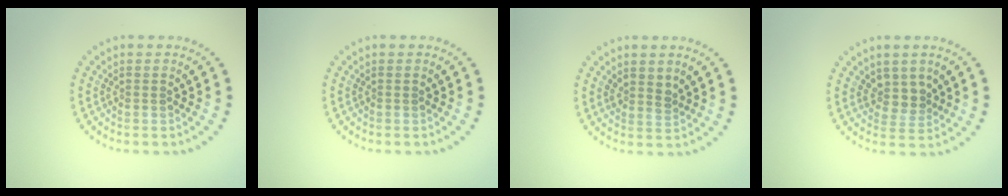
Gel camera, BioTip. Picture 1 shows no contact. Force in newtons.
{"total": 0.0}
{"total": 1.3, "press": 1.1, "slide": 0.7}
{"total": 2.2, "press": 1.7, "slide": 1.5}